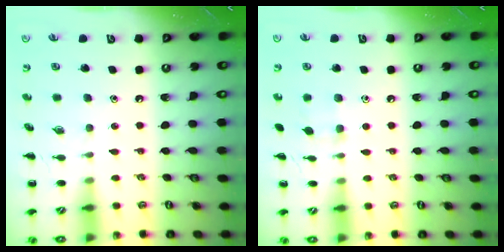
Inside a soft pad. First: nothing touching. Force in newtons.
{"total": 5.5, "press": 5.1, "slide": 2.0}